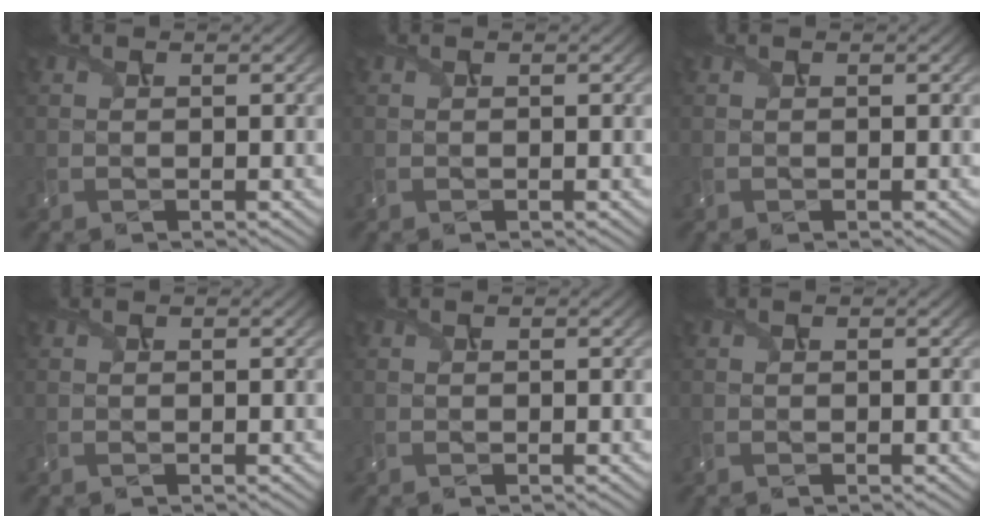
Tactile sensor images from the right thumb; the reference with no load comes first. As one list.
[{"total": 0.0}, {"total": 0.0}, {"total": 0.0}, {"total": 0.0}, {"total": 0.0}]